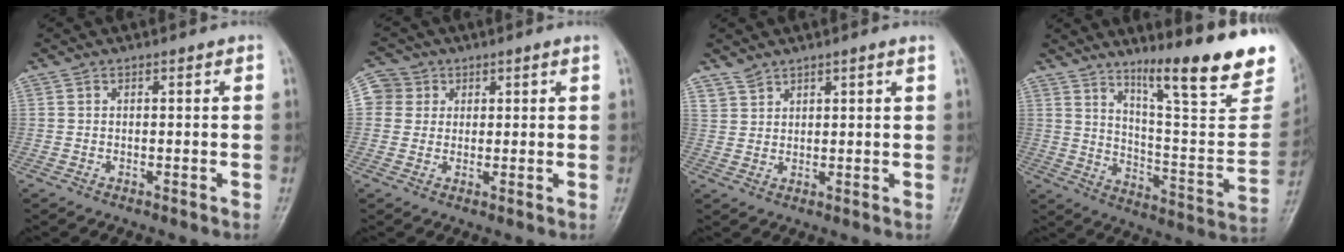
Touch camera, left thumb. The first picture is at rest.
{"total": 4.8, "force": [1.3, 4.6, 0.4], "torque": [0.025, 0.005, 0.017]}
{"total": 2.3, "force": [2.1, 0.9, 0.5], "torque": [0.002, -0.005, 0.038]}
{"total": 22.1, "force": [15.5, 3.5, 15.3], "torque": [-0.187, -0.090, 0.235]}